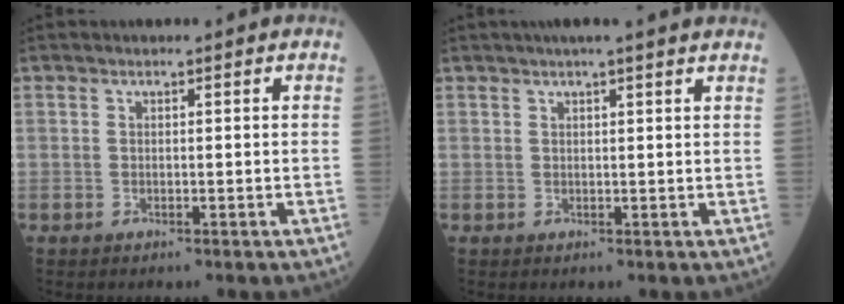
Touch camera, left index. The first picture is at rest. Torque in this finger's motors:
{"motor_torque": [0.04, -0.10, 0.07, 0.04]}